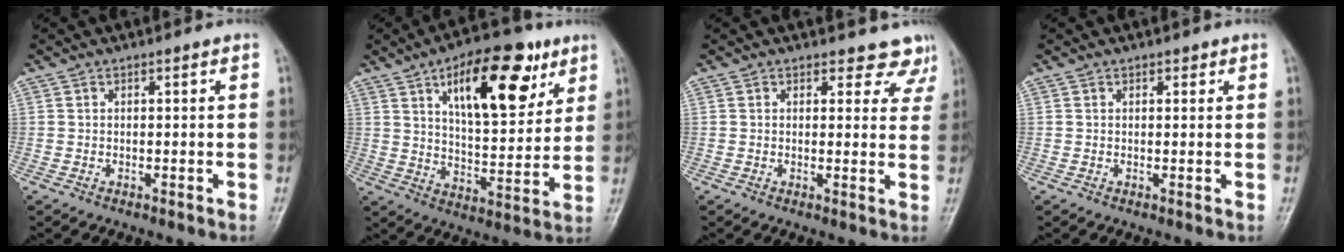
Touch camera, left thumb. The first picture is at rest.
{"total": 19.3, "force": [9.2, 8.4, 14.7], "torque": [-0.180, -0.032, 0.147]}
{"total": 5.5, "force": [4.8, 2.7, 0.3], "torque": [0.038, -0.025, 0.033]}
{"total": 0.9, "force": [0.6, 0.6, 0.3], "torque": [0.004, -0.003, 0.005]}